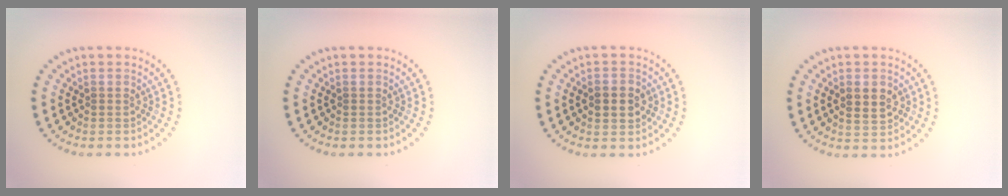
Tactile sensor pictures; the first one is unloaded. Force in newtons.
{"total": 0.0}
{"total": 2.5, "press": 2.5, "slide": 0.1}
{"total": 2.9, "press": 2.9, "slide": 0.1}